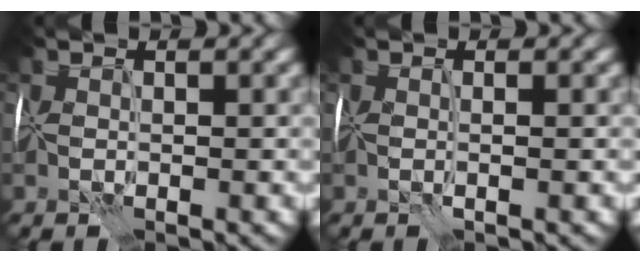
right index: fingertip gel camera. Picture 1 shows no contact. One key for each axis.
{"total": 0.5, "fx": -0.3, "fy": -0.3, "fz": 0.2, "tx": -0.001, "ty": -0.002, "tz": -0.008}